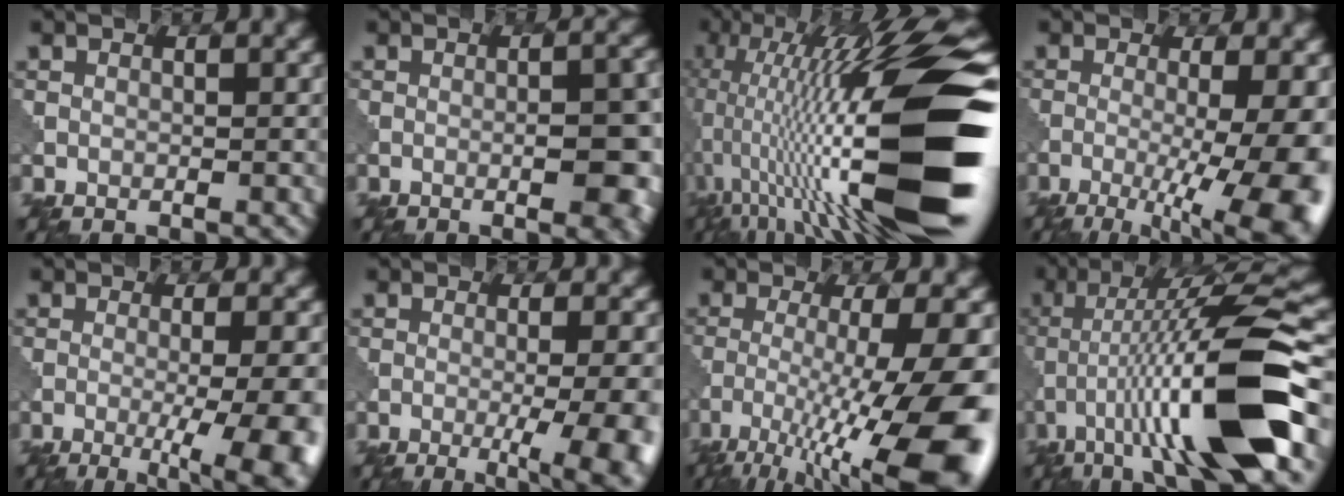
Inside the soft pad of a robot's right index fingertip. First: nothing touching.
{"total": 6.5, "force": [-1.2, 1.7, 6.1], "torque": [-0.085, -0.002, -0.011]}
{"total": 18.5, "force": [-1.8, 4.4, 17.9], "torque": [-0.308, 0.038, -0.034]}
{"total": 12.2, "force": [-2.9, 4.0, 11.2], "torque": [-0.137, -0.011, -0.036]}
{"total": 9.7, "force": [-2.7, 3.0, 8.8], "torque": [-0.101, 0.001, -0.034]}
{"total": 8.8, "force": [-2.1, 3.1, 8.0], "torque": [-0.072, 0.007, -0.030]}
{"total": 13.6, "force": [-6.0, 3.3, 11.7], "torque": [-0.204, -0.022, -0.090]}
{"total": 12.6, "force": [-4.2, 1.9, 11.8], "torque": [-0.194, 0.019, -0.069]}